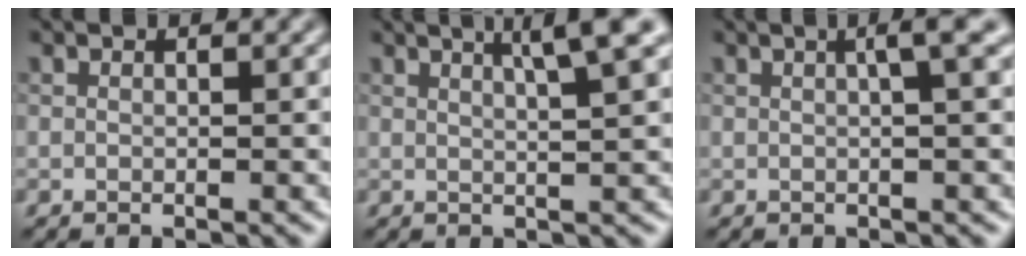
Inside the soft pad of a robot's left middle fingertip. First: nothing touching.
{"total": 4.2, "force": [2.2, 0.5, 3.6], "torque": [-0.041, 0.011, 0.033]}
{"total": 2.8, "force": [0.6, 0.6, 2.7], "torque": [-0.031, 0.012, 0.008]}